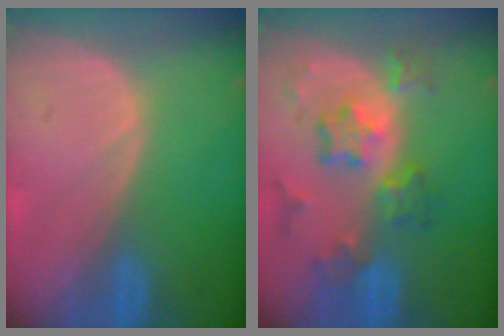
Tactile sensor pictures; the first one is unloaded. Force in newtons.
{"total": 8.4, "press": 7.5, "slide": 4.0}